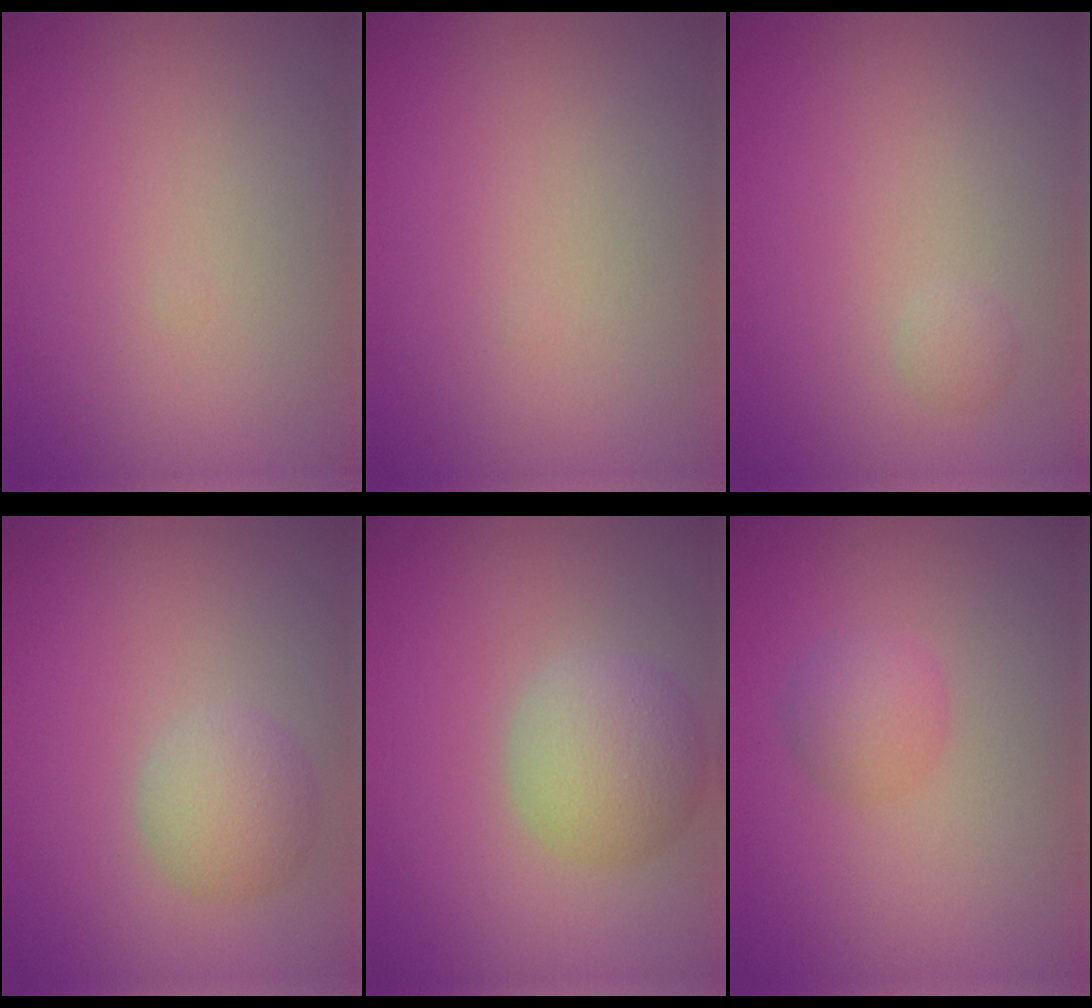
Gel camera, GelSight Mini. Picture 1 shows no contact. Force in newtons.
{"total": 0.0}
{"total": 0.7, "press": 0.7, "slide": 0.0}
{"total": 3.0, "press": 3.0, "slide": 0.0}
{"total": 4.4, "press": 4.3, "slide": 0.5}
{"total": 2.0, "press": 2.0, "slide": 0.1}